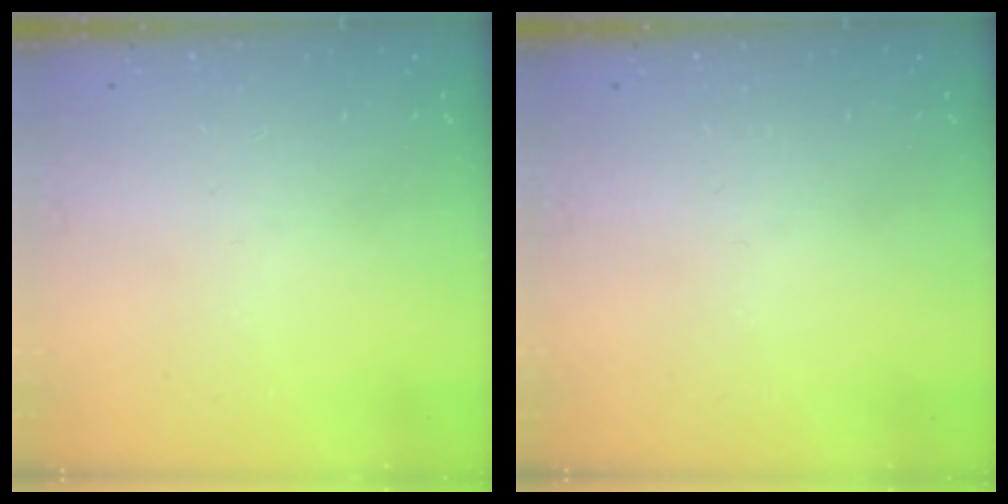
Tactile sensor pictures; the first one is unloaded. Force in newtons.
{"total": 0.0}